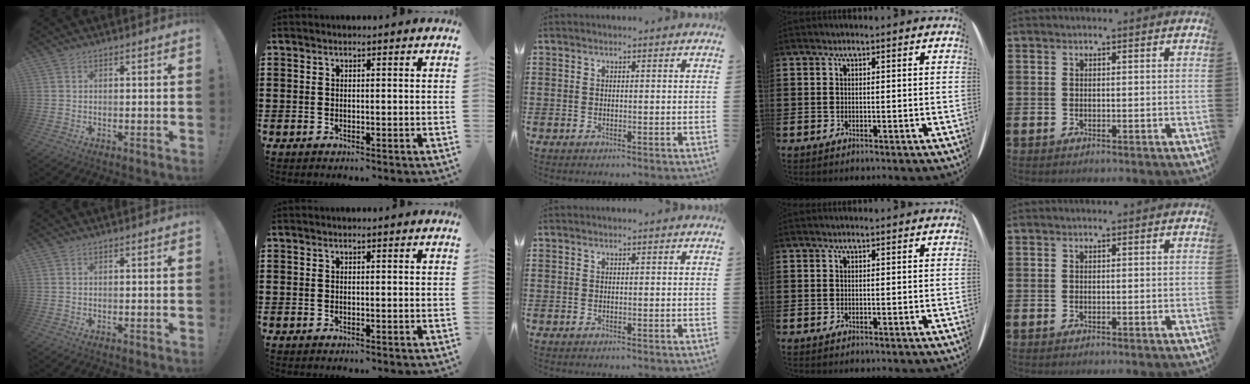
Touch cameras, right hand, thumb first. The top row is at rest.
{}